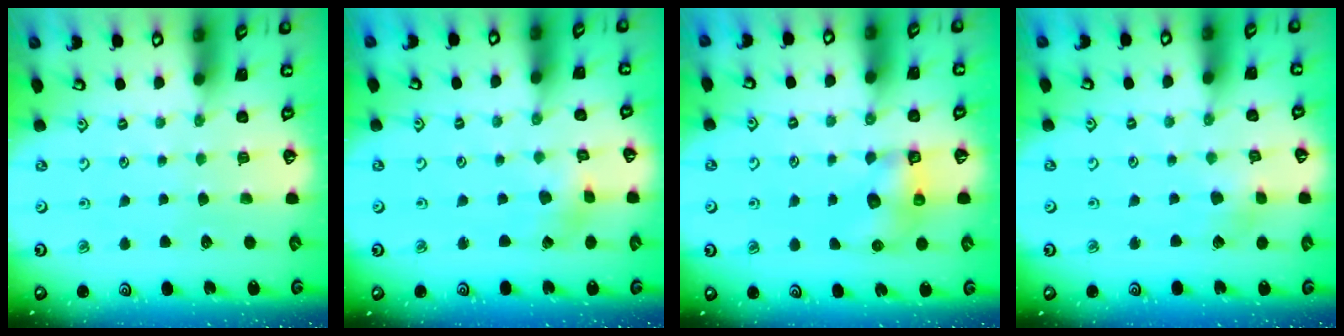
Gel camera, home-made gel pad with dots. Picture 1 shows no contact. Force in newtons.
{"total": 2.0, "press": 1.9, "slide": 0.4}
{"total": 6.3, "press": 6.3, "slide": 0.4}
{"total": 2.9, "press": 2.8, "slide": 0.7}